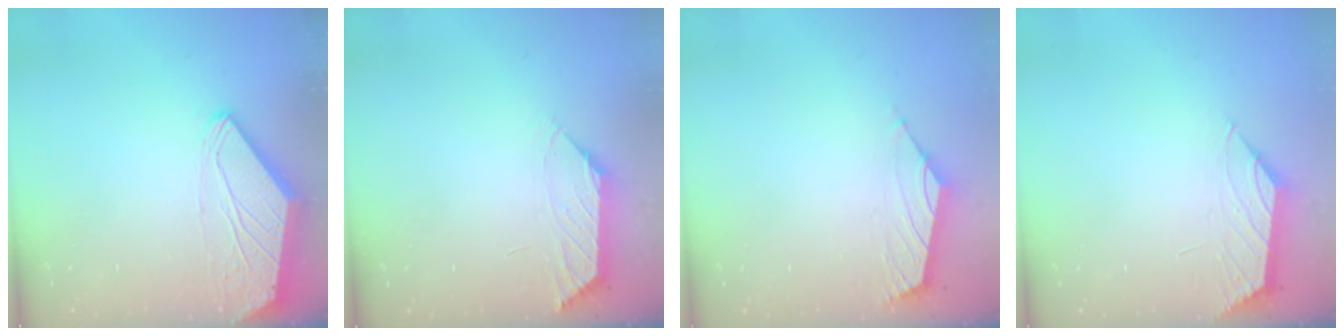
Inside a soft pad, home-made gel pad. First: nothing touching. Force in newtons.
{"total": 1.3, "press": 1.3, "slide": 0.4}
{"total": 1.8, "press": 1.6, "slide": 0.7}
{"total": 0.8, "press": 0.6, "slide": 0.5}